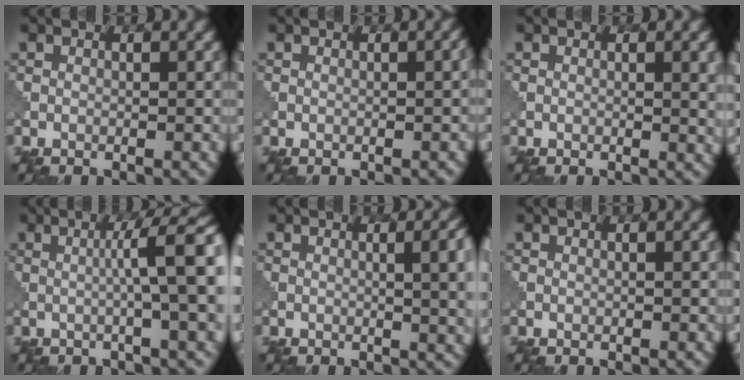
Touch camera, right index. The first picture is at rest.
{"total": 1.2, "force": [-0.1, 0.4, 1.1], "torque": [-0.009, 0.003, 0.000]}
{"total": 2.7, "force": [0.5, 0.8, 2.6], "torque": [-0.025, 0.003, 0.005]}
{"total": 10.0, "force": [0.9, 2.2, 9.8], "torque": [-0.109, 0.016, 0.010]}
{"total": 6.5, "force": [0.5, 2.7, 5.9], "torque": [-0.036, 0.007, 0.010]}
{"total": 0.0}